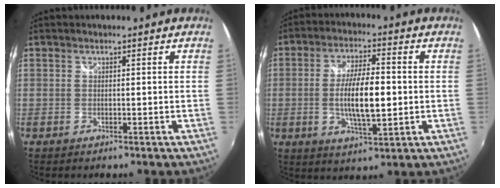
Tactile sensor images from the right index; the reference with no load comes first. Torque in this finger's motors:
{"motor_torque": [1.76, -0.18, 0.83, 0.18]}